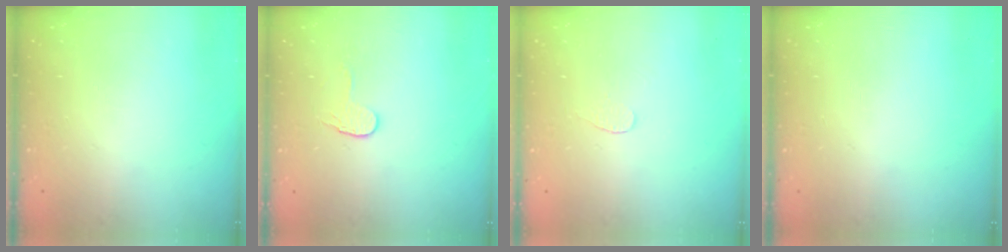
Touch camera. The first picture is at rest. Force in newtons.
{"total": 3.8, "press": 3.8, "slide": 0.3}
{"total": 3.0, "press": 3.0, "slide": 0.2}
{"total": 0.6, "press": 0.6, "slide": 0.2}